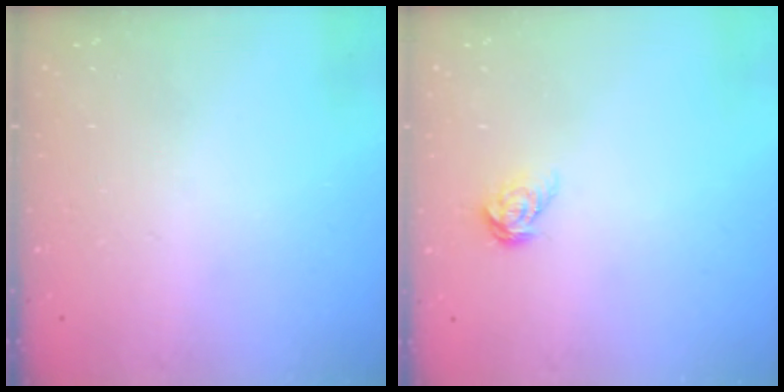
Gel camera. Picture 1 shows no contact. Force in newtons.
{"total": 6.6, "press": 6.6, "slide": 0.4}